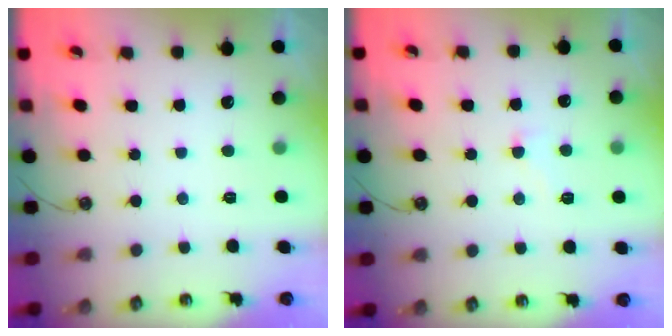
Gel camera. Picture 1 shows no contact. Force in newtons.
{"total": 3.1, "press": 2.9, "slide": 1.0}